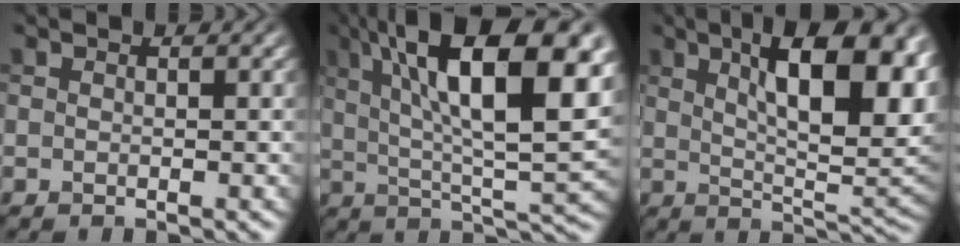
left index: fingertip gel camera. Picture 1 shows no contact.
{"total": 14.7, "force": [4.9, 4.0, 13.3], "torque": [-0.226, 0.018, 0.100]}
{"total": 13.3, "force": [3.8, 4.7, 11.8], "torque": [-0.153, 0.010, 0.069]}